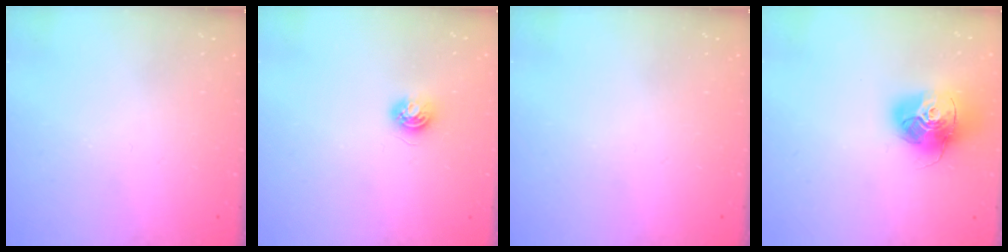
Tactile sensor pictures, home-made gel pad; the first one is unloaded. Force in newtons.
{"total": 4.5, "press": 4.5, "slide": 0.6}
{"total": 0.0}
{"total": 17.2, "press": 17.1, "slide": 2.0}